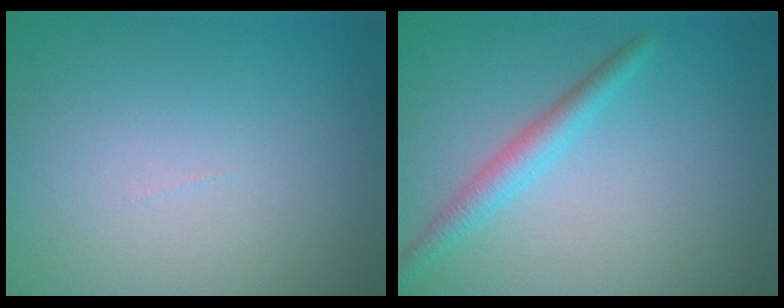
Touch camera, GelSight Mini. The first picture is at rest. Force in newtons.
{"total": 2.3, "press": 2.3, "slide": 0.0}